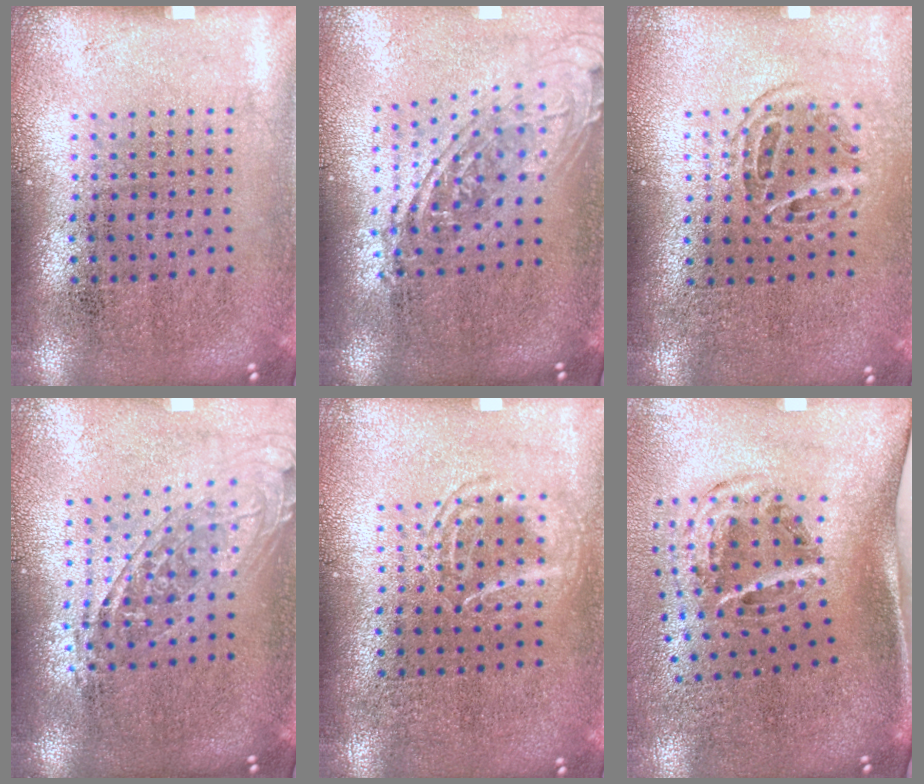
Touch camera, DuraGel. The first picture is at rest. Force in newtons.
{"total": 1.9, "press": 1.4, "slide": 1.2}
{"total": 1.2, "press": 1.0, "slide": 0.6}
{"total": 1.7, "press": 1.4, "slide": 1.0}
{"total": 1.7, "press": 1.7, "slide": 0.2}
{"total": 2.0, "press": 1.2, "slide": 1.7}